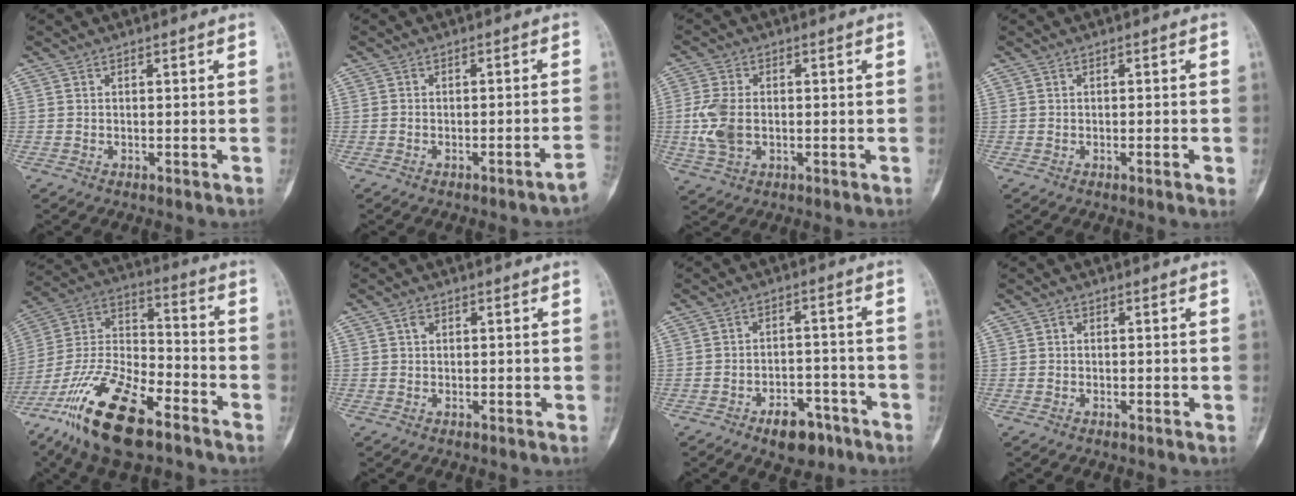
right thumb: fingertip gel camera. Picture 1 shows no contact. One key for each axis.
{"total": 2.5, "fx": -1.9, "fy": 0.0, "fz": 1.6, "tx": -0.015, "ty": 0.024, "tz": -0.025}
{"total": 7.5, "fx": -0.8, "fy": 4.7, "fz": 5.8, "tx": -0.129, "ty": 0.002, "tz": -0.015}
{"total": 1.4, "fx": -0.5, "fy": 0.3, "fz": 1.3, "tx": -0.017, "ty": -0.001, "tz": -0.007}
{"total": 22.3, "fx": -14.4, "fy": 8.5, "fz": 14.8, "tx": -0.306, "ty": 0.058, "tz": -0.266}
{"total": 1.2, "fx": 0.2, "fy": 1.0, "fz": 0.7, "tx": -0.005, "ty": 0.003, "tz": -0.001}
{"total": 8.4, "fx": -5.3, "fy": 4.6, "fz": 4.5, "tx": -0.037, "ty": 0.040, "tz": -0.076}
{"total": 0.8, "fx": -0.3, "fy": 0.6, "fz": 0.4, "tx": 0.001, "ty": 0.004, "tz": -0.009}